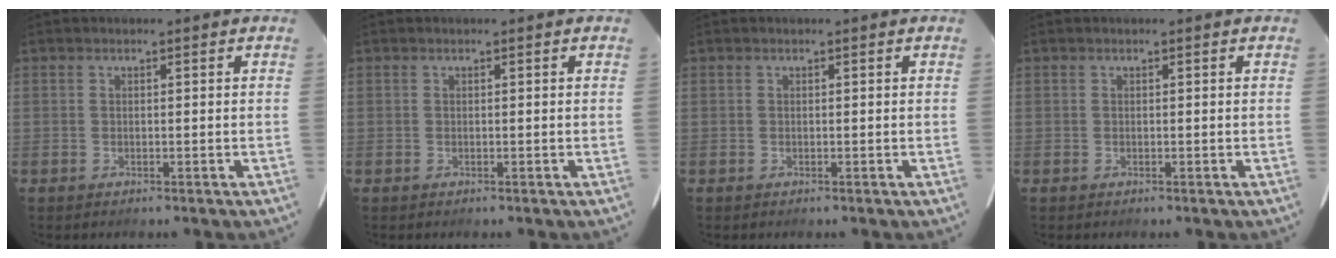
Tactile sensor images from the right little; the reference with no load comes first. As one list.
[{"total": 0.0}, {"total": 0.0}, {"total": 0.0}]